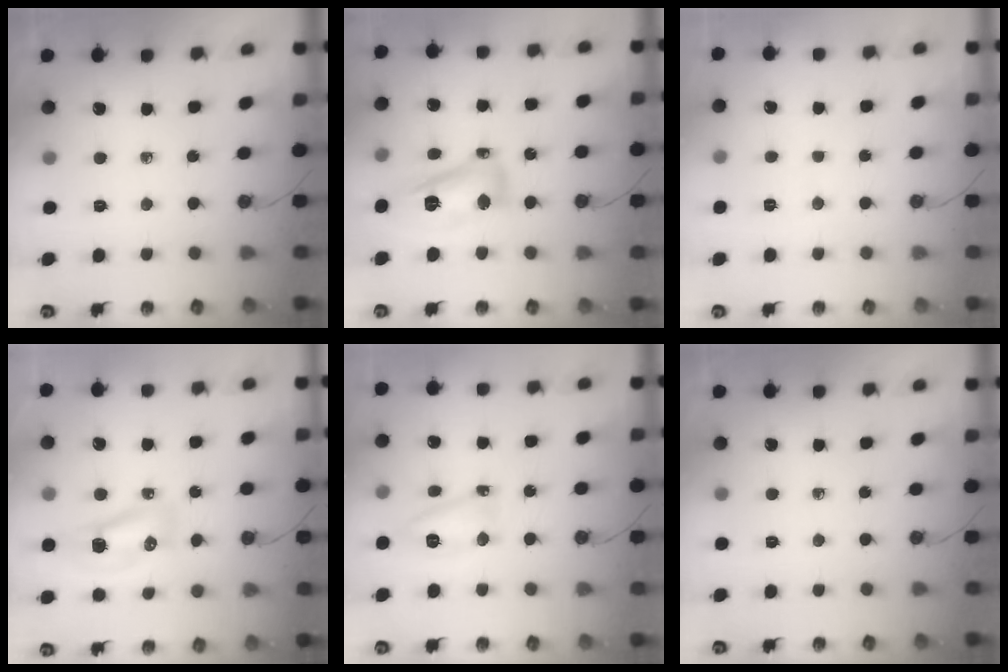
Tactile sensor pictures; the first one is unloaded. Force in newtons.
{"total": 13.6, "press": 13.6, "slide": 1.4}
{"total": 13.2, "press": 3.1, "slide": 12.8}
{"total": 11.2, "press": 9.1, "slide": 6.7}
{"total": 7.8, "press": 7.8, "slide": 0.7}
{"total": 0.0}